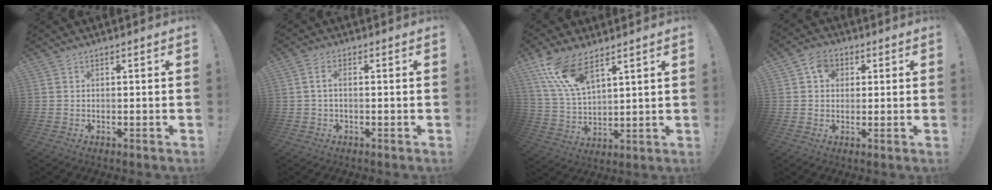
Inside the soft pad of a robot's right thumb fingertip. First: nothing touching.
{"total": 2.5, "force": [-0.1, 0.9, 2.3], "torque": [-0.047, 0.003, -0.004]}
{"total": 12.4, "force": [8.9, 4.6, 7.4], "torque": [-0.164, -0.040, 0.166]}
{"total": 6.4, "force": [1.9, 5.4, 2.8], "torque": [-0.031, 0.001, 0.035]}